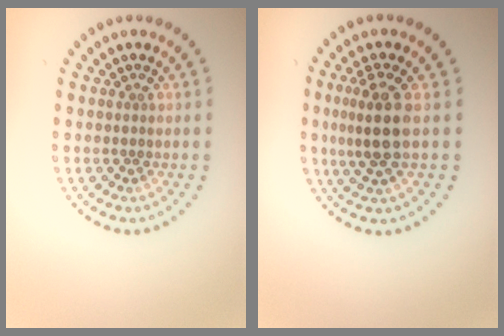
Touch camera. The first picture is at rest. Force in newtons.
{"total": 3.9, "press": 3.5, "slide": 1.7}